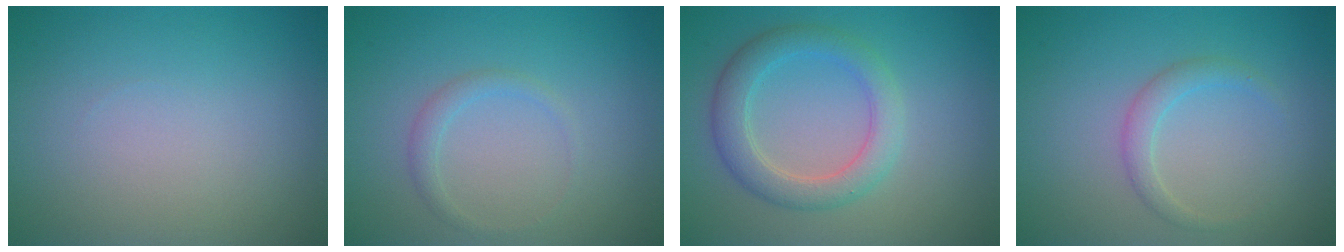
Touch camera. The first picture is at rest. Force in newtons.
{"total": 1.2, "press": 1.2, "slide": 0.0}
{"total": 3.8, "press": 3.8, "slide": 0.0}
{"total": 1.7, "press": 1.7, "slide": 0.1}